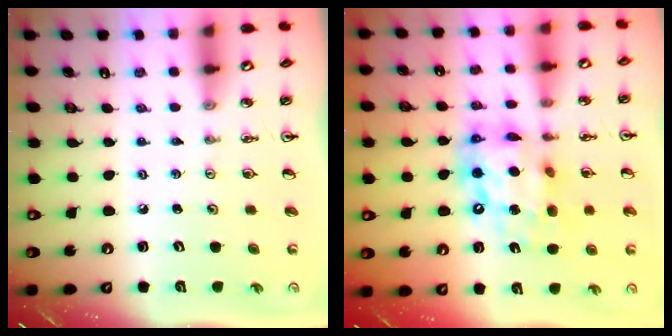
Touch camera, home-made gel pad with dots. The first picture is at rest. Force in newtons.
{"total": 14.6, "press": 14.5, "slide": 1.1}